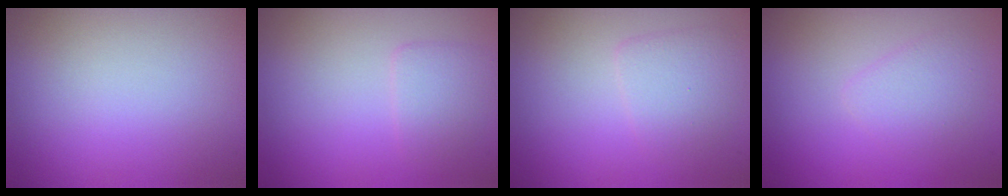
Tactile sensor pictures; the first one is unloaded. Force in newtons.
{"total": 1.6, "press": 1.6, "slide": 0.3}
{"total": 2.3, "press": 2.3, "slide": 0.1}
{"total": 1.9, "press": 1.9, "slide": 0.1}